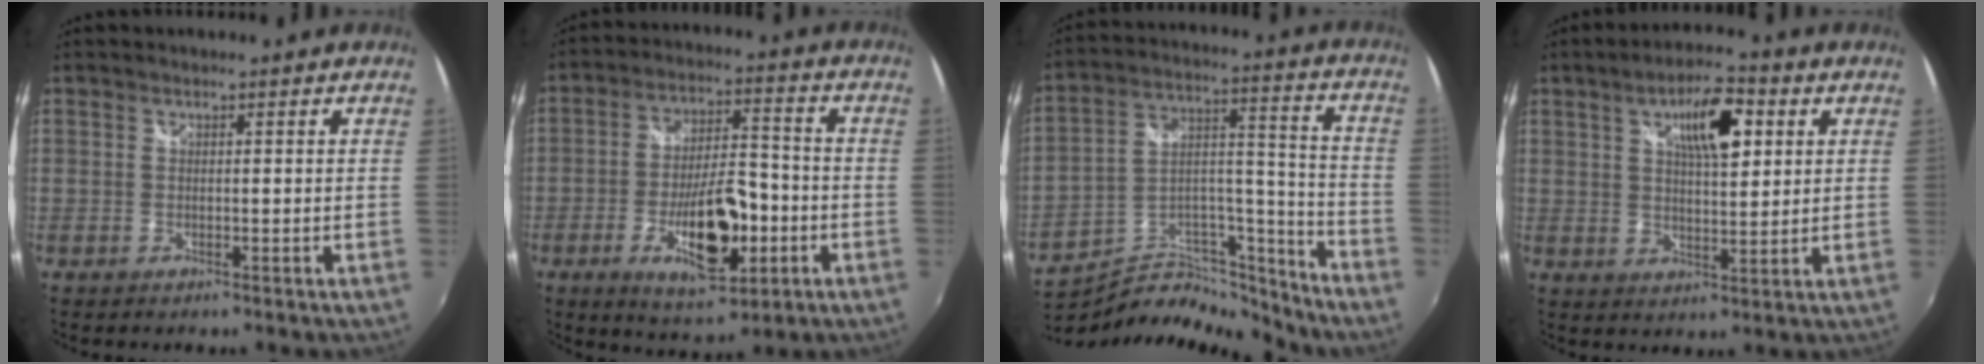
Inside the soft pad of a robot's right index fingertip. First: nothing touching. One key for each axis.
{"total": 14.8, "fx": -5.1, "fy": 5.7, "fz": 12.6, "tx": -0.221, "ty": 0.001, "tz": -0.075}
{"total": 17.3, "fx": -15.6, "fy": 5.4, "fz": 5.4, "tx": -0.083, "ty": 0.041, "tz": -0.257}
{"total": 9.9, "fx": 3.7, "fy": 3.5, "fz": 8.5, "tx": -0.135, "ty": 0.017, "tz": 0.061}